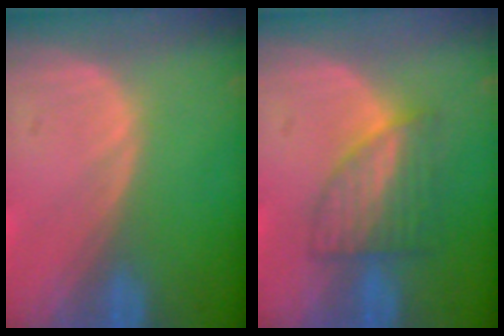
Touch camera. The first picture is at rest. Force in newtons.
{"total": 6.1, "press": 5.6, "slide": 2.4}